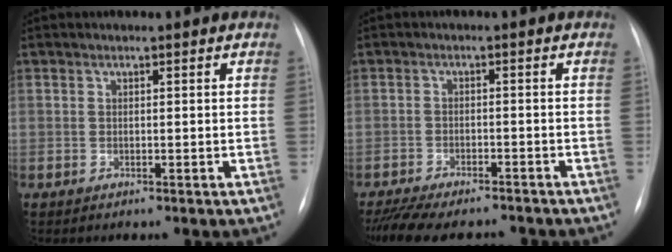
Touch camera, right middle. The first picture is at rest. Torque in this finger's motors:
{"motor_torque": [0.37, -0.38, 0.13, 0.06]}